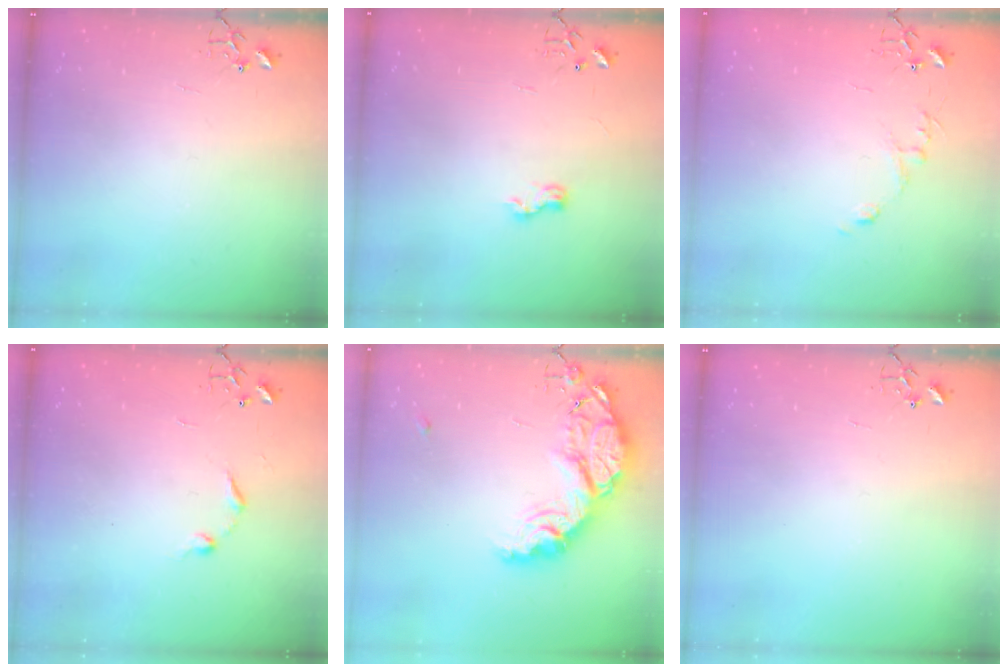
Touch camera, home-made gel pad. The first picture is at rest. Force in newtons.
{"total": 6.4, "press": 6.4, "slide": 0.3}
{"total": 5.5, "press": 5.5, "slide": 0.6}
{"total": 7.1, "press": 7.1, "slide": 0.8}
{"total": 20.5, "press": 20.5, "slide": 1.5}
{"total": 0.0}